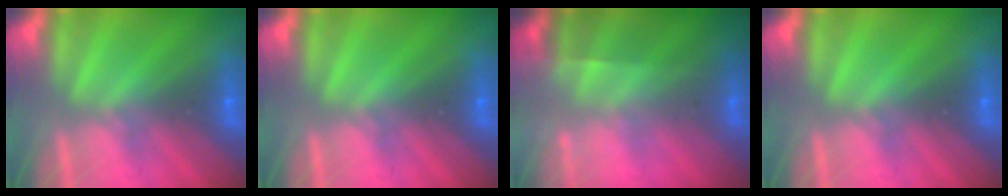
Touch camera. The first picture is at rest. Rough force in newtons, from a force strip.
{"total": 0.0}
{"total": 1.8}
{"total": 0.0}